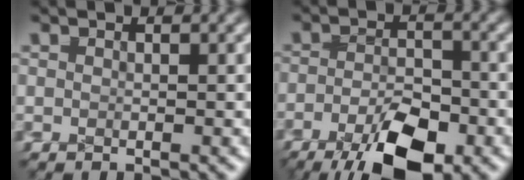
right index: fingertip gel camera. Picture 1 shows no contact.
{"total": 7.9, "force": [-5.0, 3.9, 4.6], "torque": [-0.057, -0.020, -0.077]}